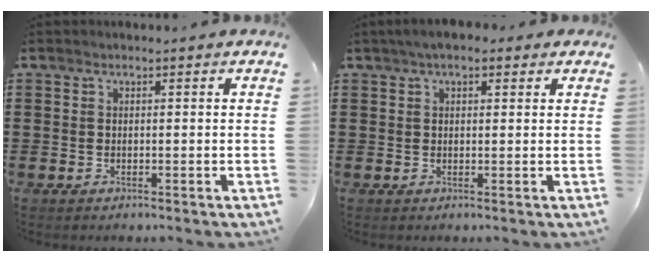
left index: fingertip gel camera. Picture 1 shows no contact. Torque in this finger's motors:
{"motor_torque": [2.14, 0.00, 0.62, 0.08]}